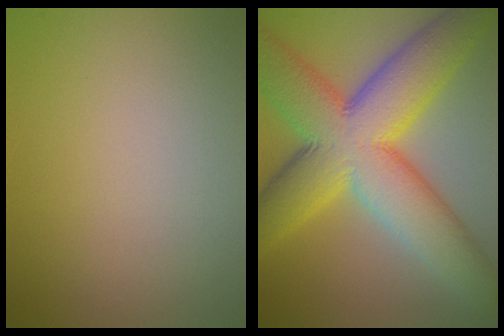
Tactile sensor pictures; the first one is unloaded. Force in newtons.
{"total": 13.1, "press": 13.1, "slide": 0.2}